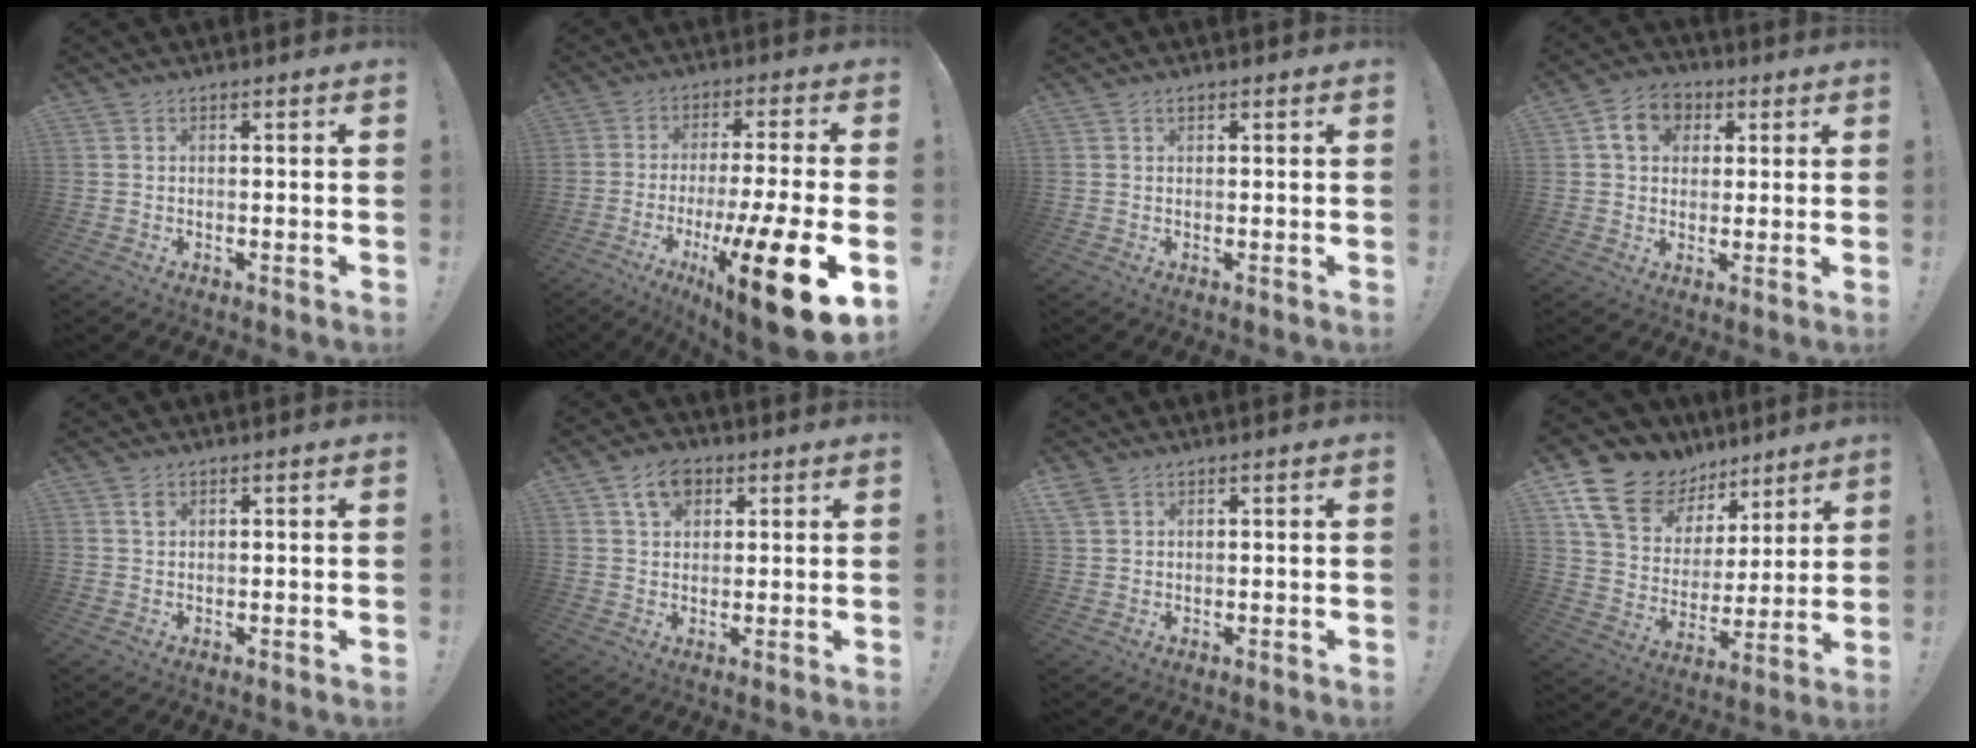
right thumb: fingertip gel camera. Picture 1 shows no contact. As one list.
[{"total": 21.0, "force": [-8.3, 3.1, 19.1], "torque": [-0.295, 0.034, -0.127]}, {"total": 0.7, "force": [0.5, 0.4, 0.3], "torque": [-0.003, -0.001, 0.008]}, {"total": 9.1, "force": [3.0, 7.5, 4.1], "torque": [-0.058, 0.003, 0.059]}, {"total": 1.4, "force": [0.7, 0.8, 0.9], "torque": [-0.001, -0.007, 0.010]}, {"total": 7.3, "force": [3.8, 5.1, 3.7], "torque": [-0.062, -0.001, 0.071]}, {"total": 2.9, "force": [2.0, 1.7, 1.2], "torque": [-0.019, -0.008, 0.039]}, {"total": 16.9, "force": [11.1, 10.6, 7.1], "torque": [-0.131, -0.059, 0.215]}]